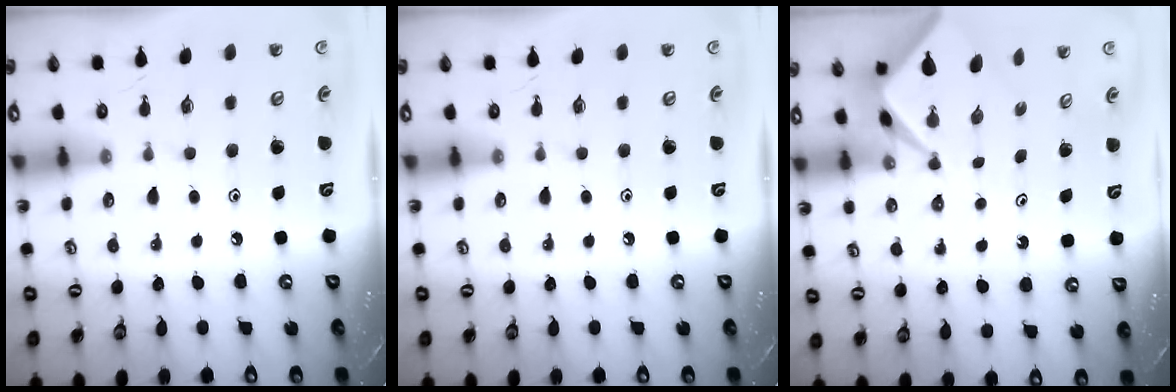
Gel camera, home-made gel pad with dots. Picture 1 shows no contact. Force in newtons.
{"total": 0.0}
{"total": 2.1, "press": 2.1, "slide": 0.3}